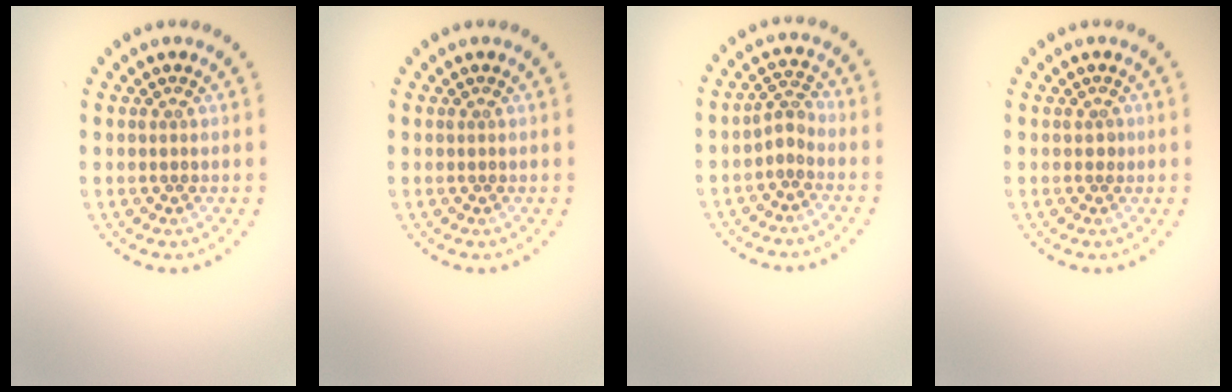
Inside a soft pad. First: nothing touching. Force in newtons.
{"total": 0.0}
{"total": 1.6, "press": 1.3, "slide": 1.1}
{"total": 0.5, "press": 0.4, "slide": 0.3}